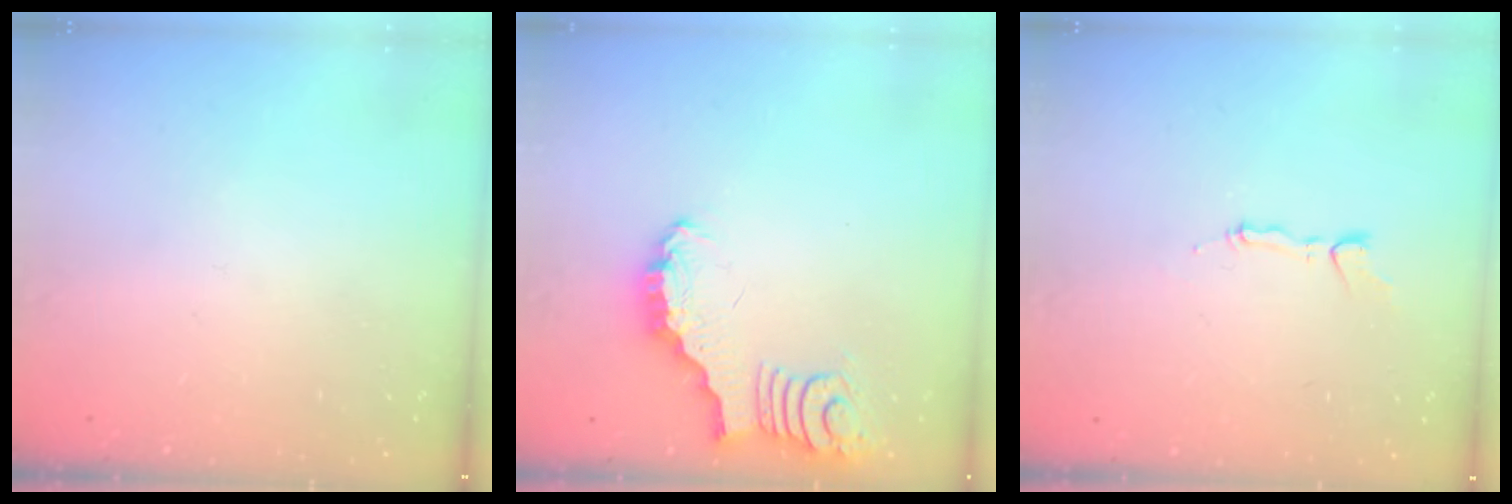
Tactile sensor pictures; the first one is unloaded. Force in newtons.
{"total": 3.3, "press": 3.3, "slide": 0.4}
{"total": 3.6, "press": 3.6, "slide": 0.2}